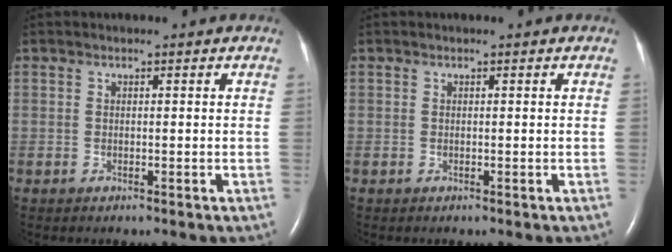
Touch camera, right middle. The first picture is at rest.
{"total": 0.0}